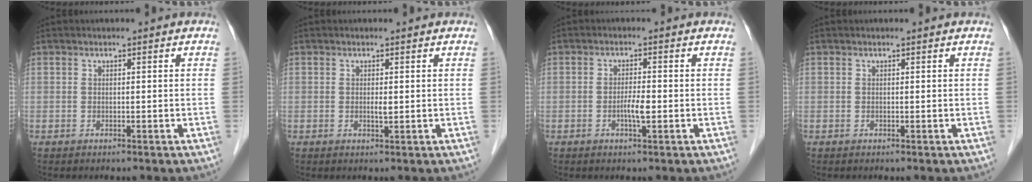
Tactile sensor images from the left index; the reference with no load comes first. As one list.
[{"total": 1.0, "force": [0.2, 0.2, 1.0], "torque": [-0.020, -0.001, 0.003]}, {"total": 2.4, "force": [-0.7, 0.3, 2.3], "torque": [-0.045, -0.001, -0.013]}, {"total": 0.0}]